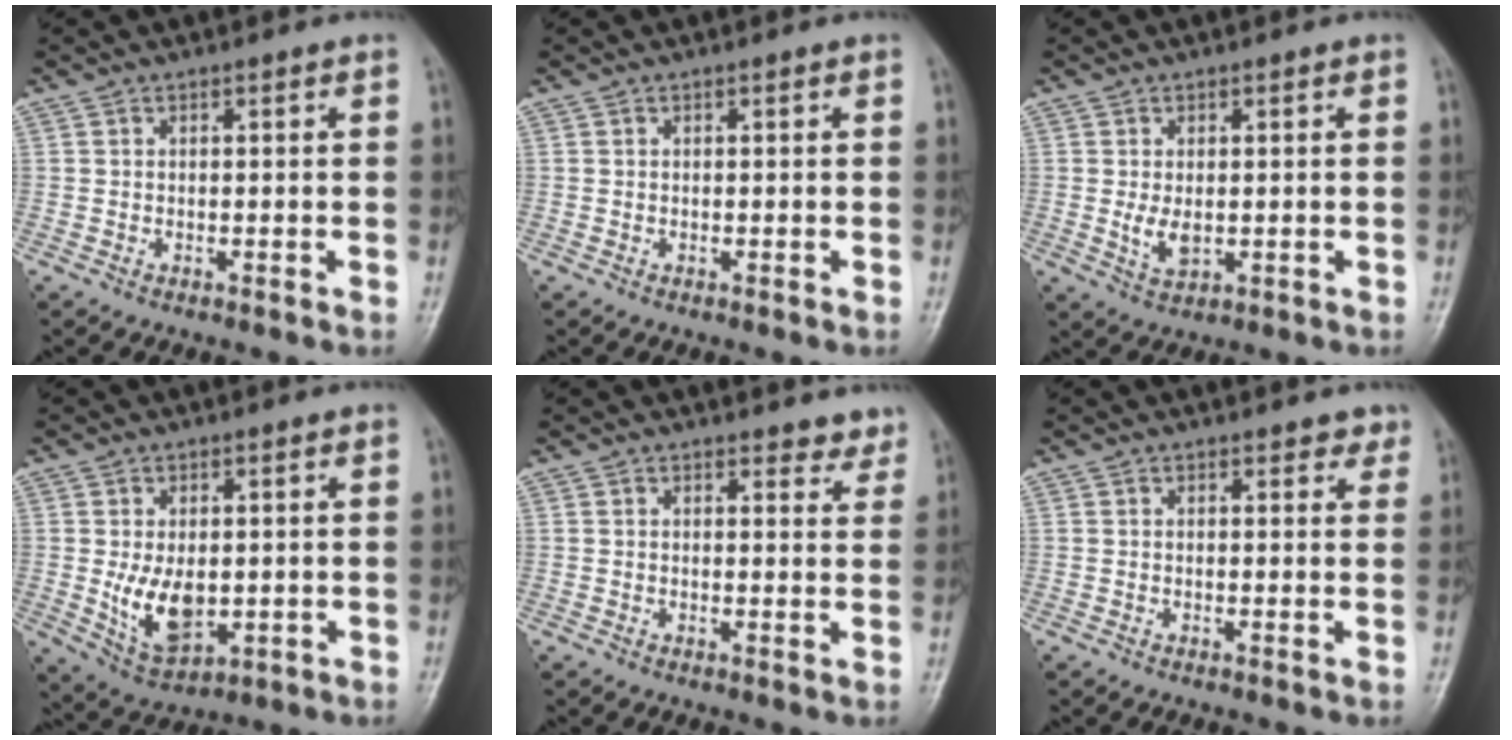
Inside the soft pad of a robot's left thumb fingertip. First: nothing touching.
{"total": 0.0}
{"total": 4.0, "force": [0.0, 2.2, 3.3], "torque": [-0.055, -0.010, 0.008]}
{"total": 8.6, "force": [-0.5, 5.2, 6.8], "torque": [-0.102, -0.015, 0.007]}
{"total": 3.4, "force": [2.9, 1.4, 0.9], "torque": [0.014, -0.017, 0.027]}
{"total": 2.2, "force": [1.6, 1.1, 1.0], "torque": [0.008, -0.005, 0.014]}